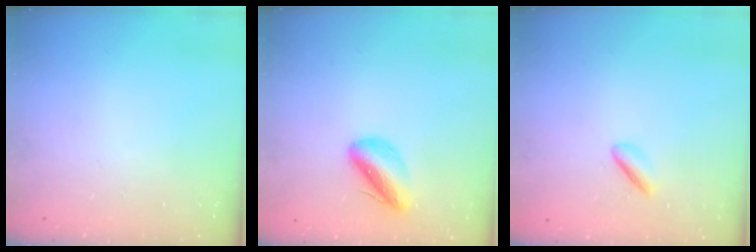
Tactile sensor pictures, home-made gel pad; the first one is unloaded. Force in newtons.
{"total": 7.2, "press": 6.9, "slide": 2.1}
{"total": 1.8, "press": 1.7, "slide": 0.6}